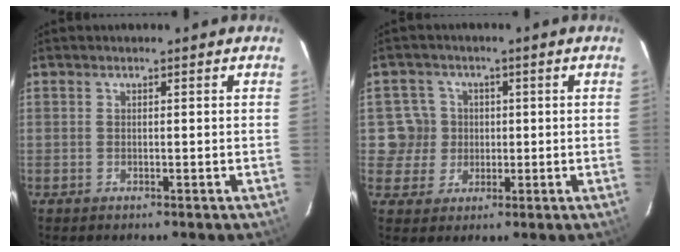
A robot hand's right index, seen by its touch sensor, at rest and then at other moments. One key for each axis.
{"total": 5.6, "fx": 0.2, "fy": 5.5, "fz": 0.3, "tx": 0.000, "ty": 0.014, "tz": 0.003}